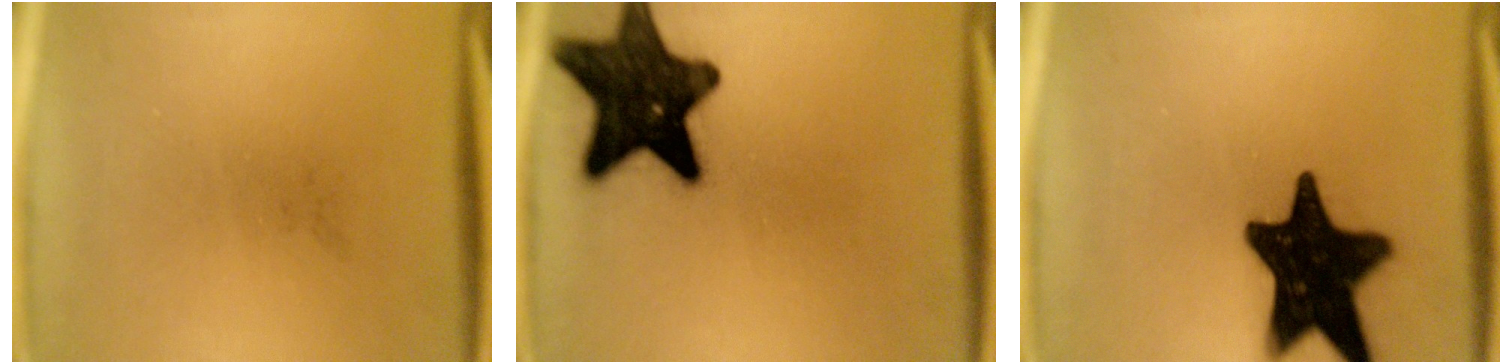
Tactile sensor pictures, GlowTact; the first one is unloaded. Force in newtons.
{"total": 17.0}
{"total": 19.8}